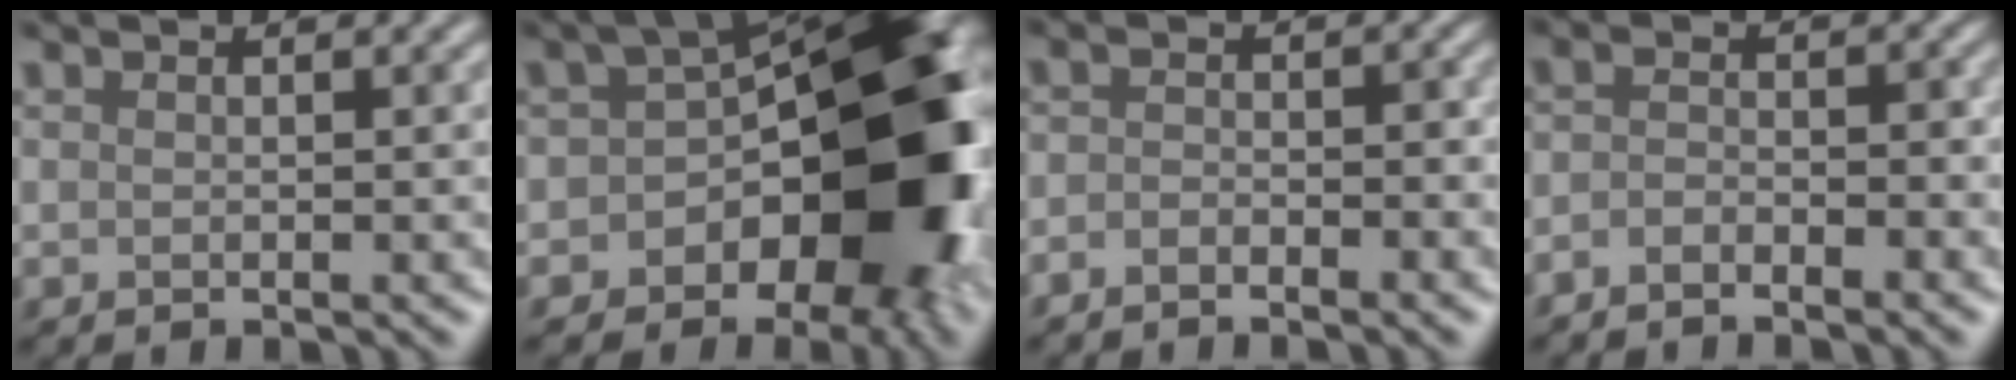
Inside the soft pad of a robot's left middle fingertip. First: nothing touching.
{"total": 14.0, "force": [-4.5, 8.1, 10.5], "torque": [-0.108, -0.003, -0.063]}
{"total": 1.9, "force": [-1.9, -0.3, -0.1], "torque": [-0.020, -0.003, -0.020]}
{"total": 2.1, "force": [-2.1, -0.2, 0.0], "torque": [-0.022, -0.003, -0.026]}